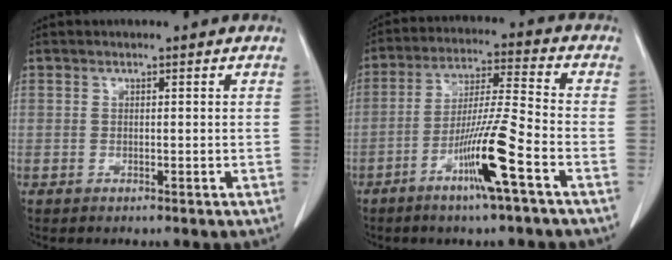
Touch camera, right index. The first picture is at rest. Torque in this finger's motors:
{"motor_torque": [2.07, -0.04, 0.94, 0.18]}